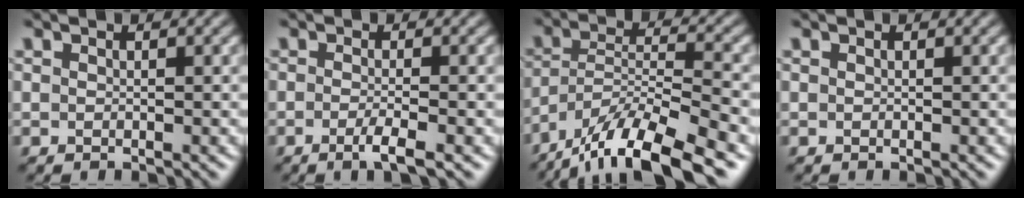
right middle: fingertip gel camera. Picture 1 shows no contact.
{"total": 2.3, "force": [-1.1, 0.3, 2.0], "torque": [-0.032, 0.000, -0.028]}
{"total": 12.1, "force": [-9.5, 2.6, 7.1], "torque": [-0.127, 0.001, -0.170]}
{"total": 0.0}